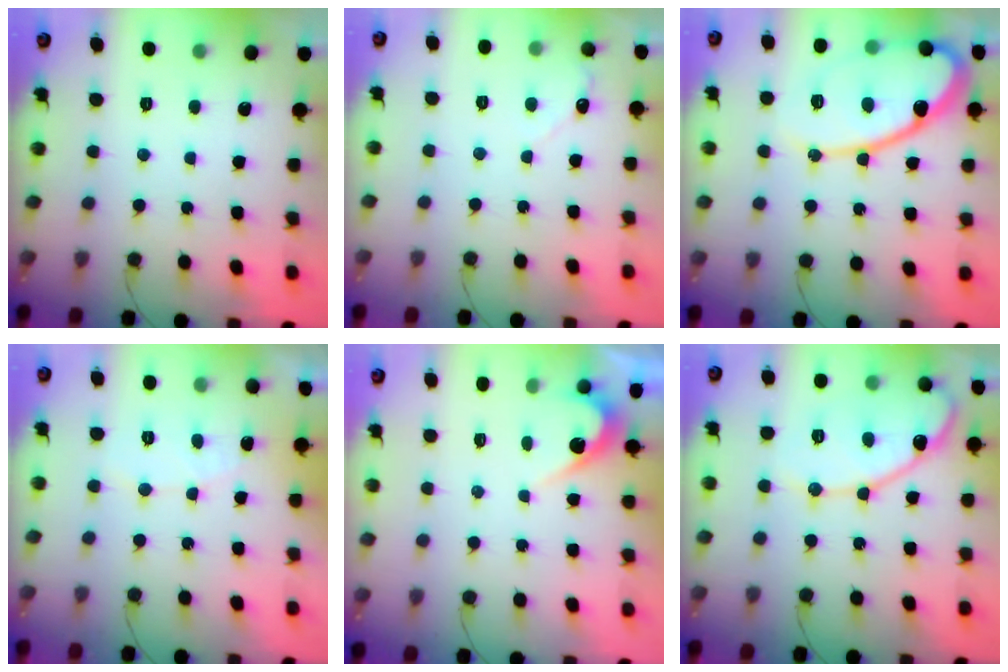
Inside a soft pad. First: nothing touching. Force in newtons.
{"total": 2.7, "press": 2.7, "slide": 0.2}
{"total": 18.7, "press": 18.6, "slide": 1.3}
{"total": 4.6, "press": 4.6, "slide": 0.3}
{"total": 4.2, "press": 4.1, "slide": 0.2}
{"total": 14.6, "press": 14.6, "slide": 1.1}